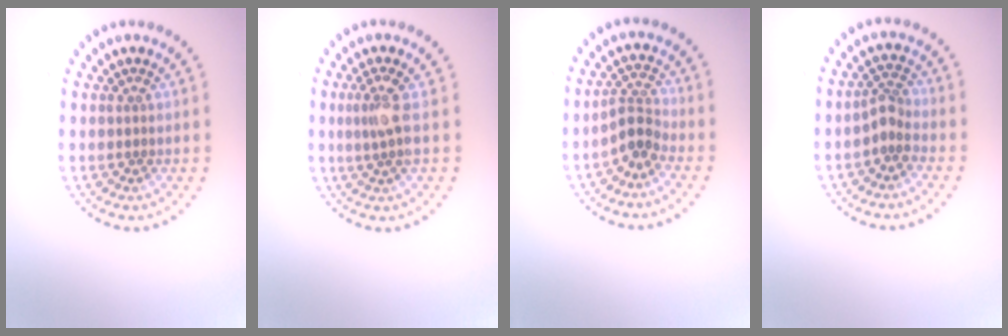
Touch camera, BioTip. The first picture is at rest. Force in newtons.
{"total": 2.1, "press": 1.5, "slide": 1.4}
{"total": 2.5, "press": 1.8, "slide": 1.7}
{"total": 1.9, "press": 1.4, "slide": 1.3}